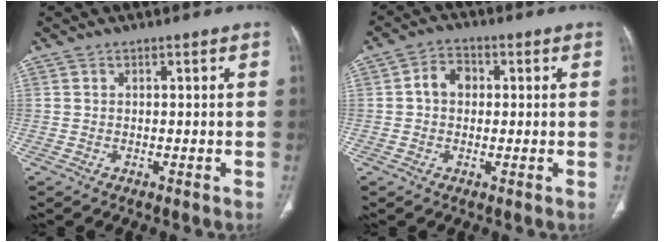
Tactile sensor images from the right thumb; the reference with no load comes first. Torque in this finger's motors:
{"motor_torque": [-0.37, 0.54, 0.60, -0.38, 0.01]}